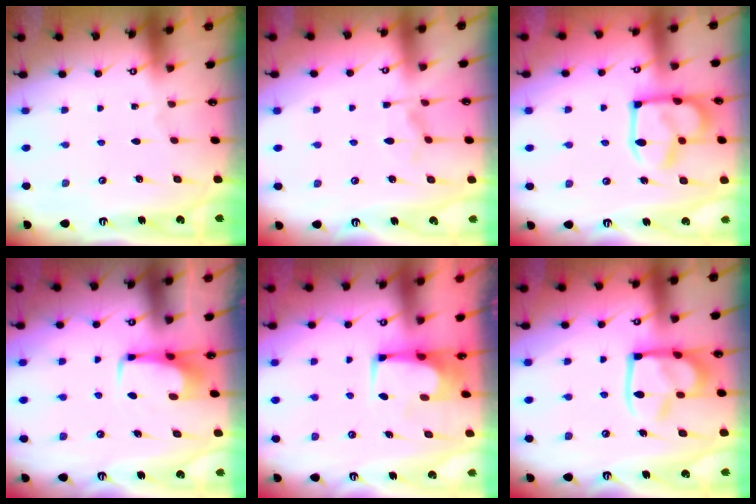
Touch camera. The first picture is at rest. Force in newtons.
{"total": 1.2, "press": 0.8, "slide": 0.9}
{"total": 16.4, "press": 16.3, "slide": 0.7}
{"total": 3.3, "press": 3.3, "slide": 0.4}
{"total": 0.8, "press": 0.7, "slide": 0.1}
{"total": 14.9, "press": 14.8, "slide": 1.8}